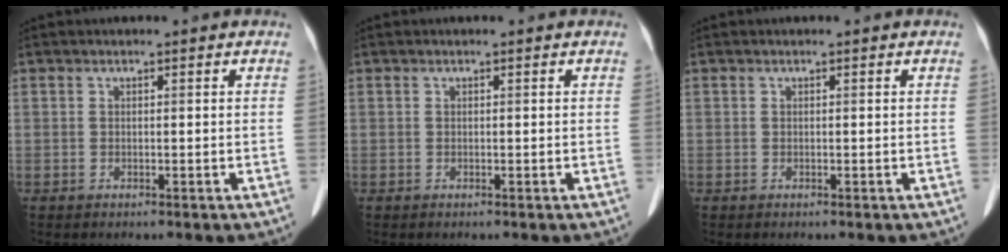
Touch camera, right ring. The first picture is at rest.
{"total": 0.0}
{"total": 0.0}